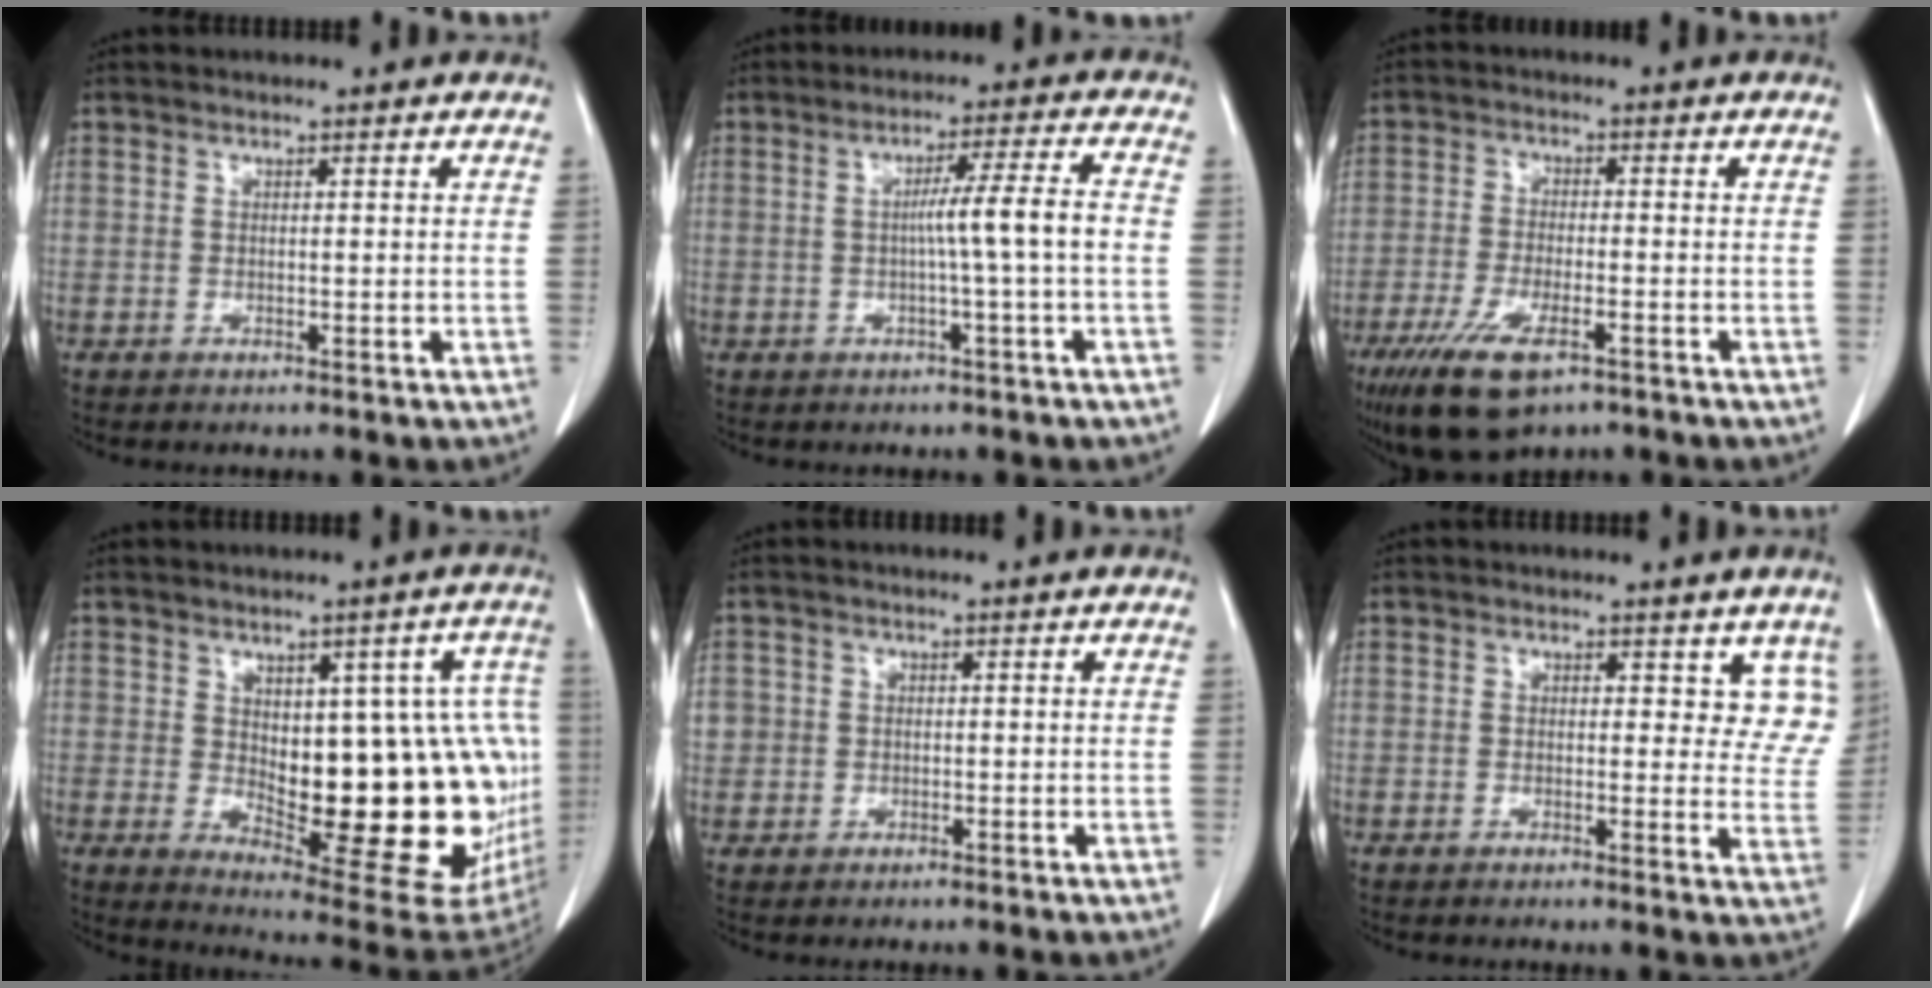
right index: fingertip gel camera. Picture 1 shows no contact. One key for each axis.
{"total": 6.0, "fx": -0.7, "fy": -1.2, "fz": 5.8, "tx": -0.092, "ty": 0.011, "tz": -0.010}
{"total": 10.5, "fx": -6.4, "fy": 3.3, "fz": 7.6, "tx": -0.144, "ty": -0.020, "tz": -0.110}
{"total": 21.5, "fx": -0.5, "fy": 7.8, "fz": 20.0, "tx": -0.183, "ty": 0.015, "tz": 0.023}
{"total": 2.5, "fx": 0.2, "fy": 2.5, "fz": 0.4, "tx": -0.001, "ty": 0.003, "tz": 0.006}
{"total": 5.4, "fx": 3.8, "fy": 2.9, "fz": 2.4, "tx": 0.003, "ty": -0.012, "tz": 0.031}